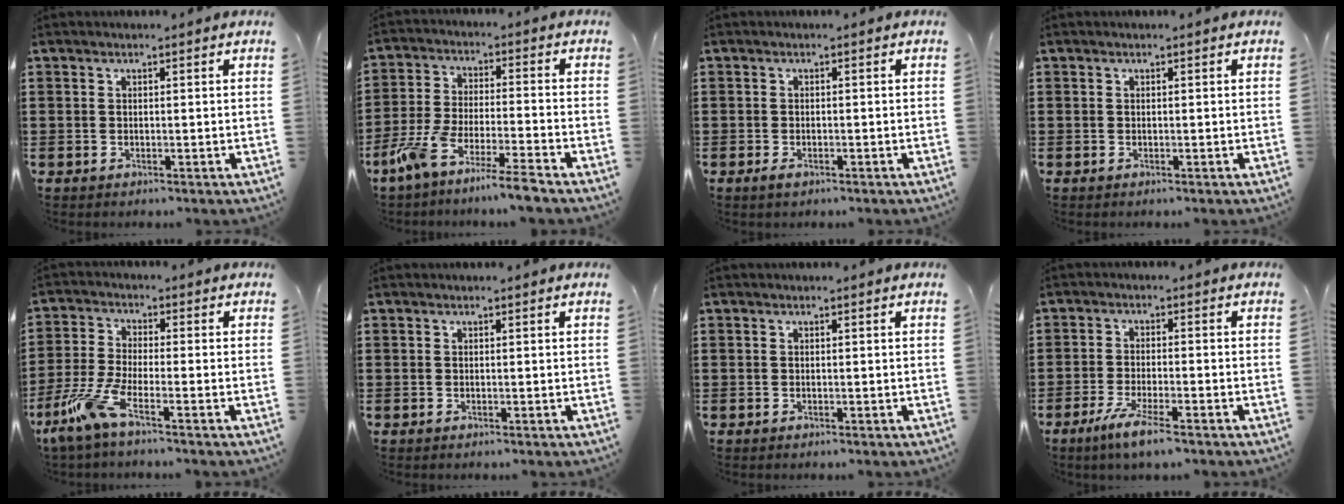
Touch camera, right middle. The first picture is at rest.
{"total": 7.6, "force": [-6.8, -0.9, 3.4], "torque": [-0.078, -0.016, -0.136]}
{"total": 0.9, "force": [-0.6, 0.4, 0.6], "torque": [-0.014, -0.004, -0.010]}
{"total": 0.0}
{"total": 6.8, "force": [-4.0, 1.2, 5.4], "torque": [-0.145, -0.022, -0.083]}
{"total": 0.0}
{"total": 0.0}
{"total": 4.9, "force": [-3.5, 0.1, 3.5], "torque": [-0.075, -0.014, -0.064]}